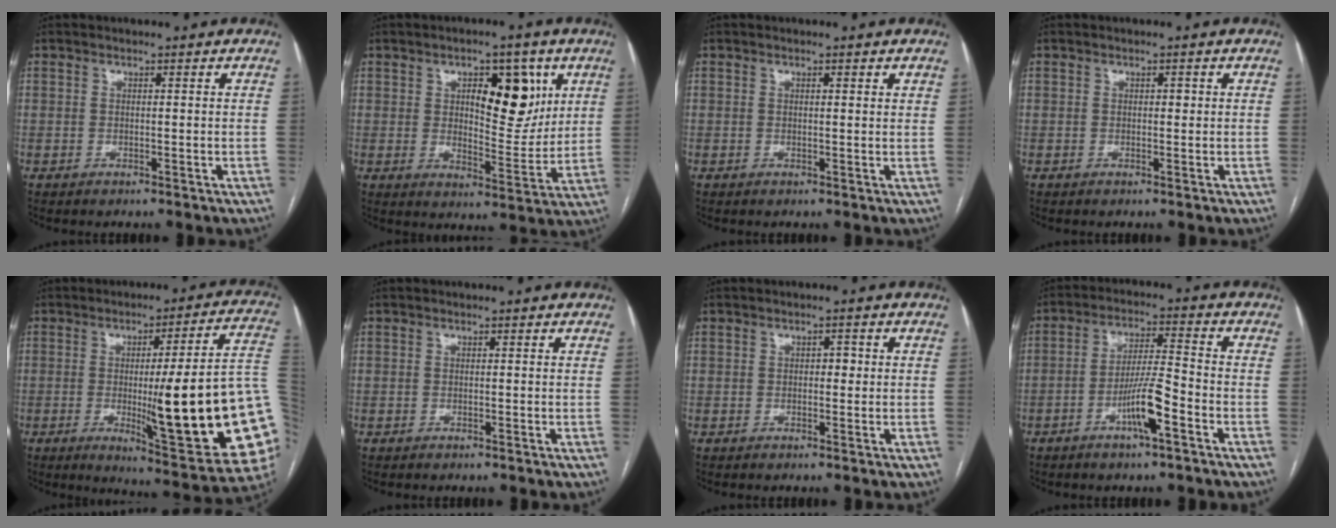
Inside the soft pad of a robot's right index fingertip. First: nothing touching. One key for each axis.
{"total": 11.0, "fx": 3.9, "fy": 5.0, "fz": 9.0, "tx": -0.116, "ty": 0.009, "tz": 0.063}
{"total": 1.0, "fx": 0.6, "fy": 0.2, "fz": 0.8, "tx": -0.013, "ty": -0.001, "tz": 0.006}
{"total": 0.7, "fx": 0.1, "fy": 0.4, "fz": 0.6, "tx": -0.006, "ty": 0.003, "tz": 0.000}
{"total": 25.1, "fx": -3.0, "fy": 2.1, "fz": 24.8, "tx": -0.245, "ty": -0.006, "tz": -0.035}
{"total": 0.0}
{"total": 1.4, "fx": 0.1, "fy": 0.9, "fz": 1.1, "tx": -0.011, "ty": 0.008, "tz": -0.002}
{"total": 7.7, "fx": -3.6, "fy": 0.4, "fz": 6.8, "tx": -0.130, "ty": 0.002, "tz": -0.065}